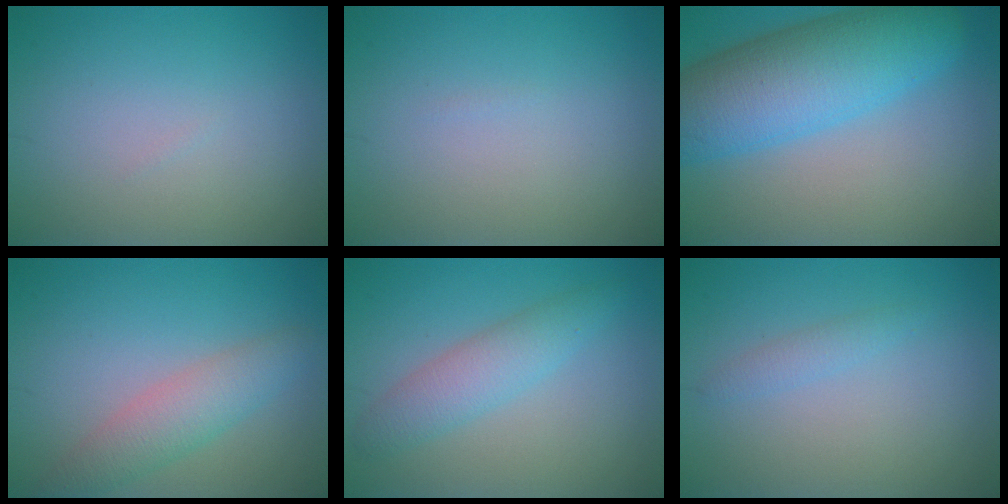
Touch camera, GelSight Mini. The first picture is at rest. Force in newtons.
{"total": 0.0}
{"total": 9.9, "press": 9.9, "slide": 0.3}
{"total": 3.5, "press": 3.5, "slide": 0.2}
{"total": 3.3, "press": 3.3, "slide": 0.1}
{"total": 1.2, "press": 1.2, "slide": 0.0}